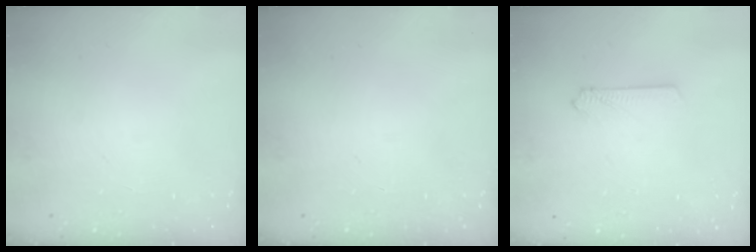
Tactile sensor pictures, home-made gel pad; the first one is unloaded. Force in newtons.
{"total": 0.0}
{"total": 2.6, "press": 2.6, "slide": 0.3}